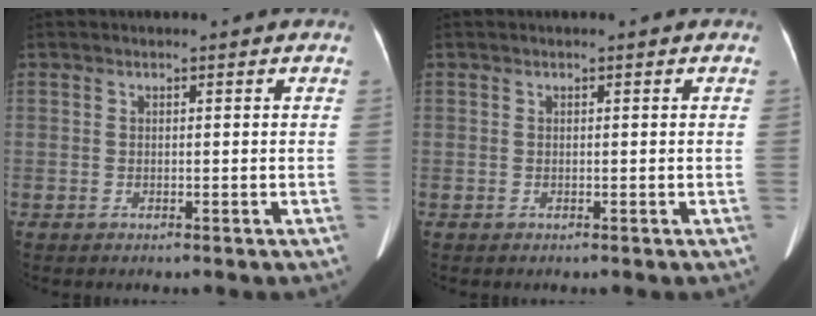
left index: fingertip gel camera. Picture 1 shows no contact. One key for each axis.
{"total": 0.0}